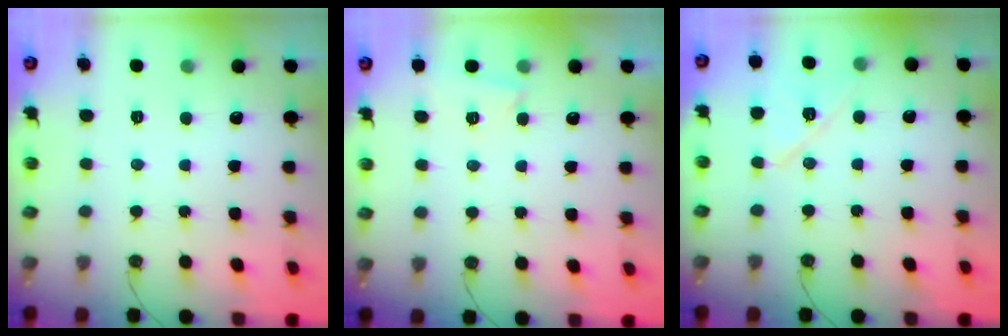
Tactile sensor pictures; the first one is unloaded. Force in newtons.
{"total": 3.9, "press": 1.7, "slide": 3.5}
{"total": 9.6, "press": 9.6, "slide": 0.9}